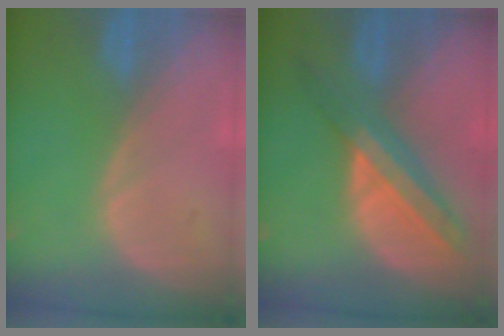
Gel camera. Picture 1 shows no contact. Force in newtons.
{"total": 8.5, "press": 7.3, "slide": 4.3}